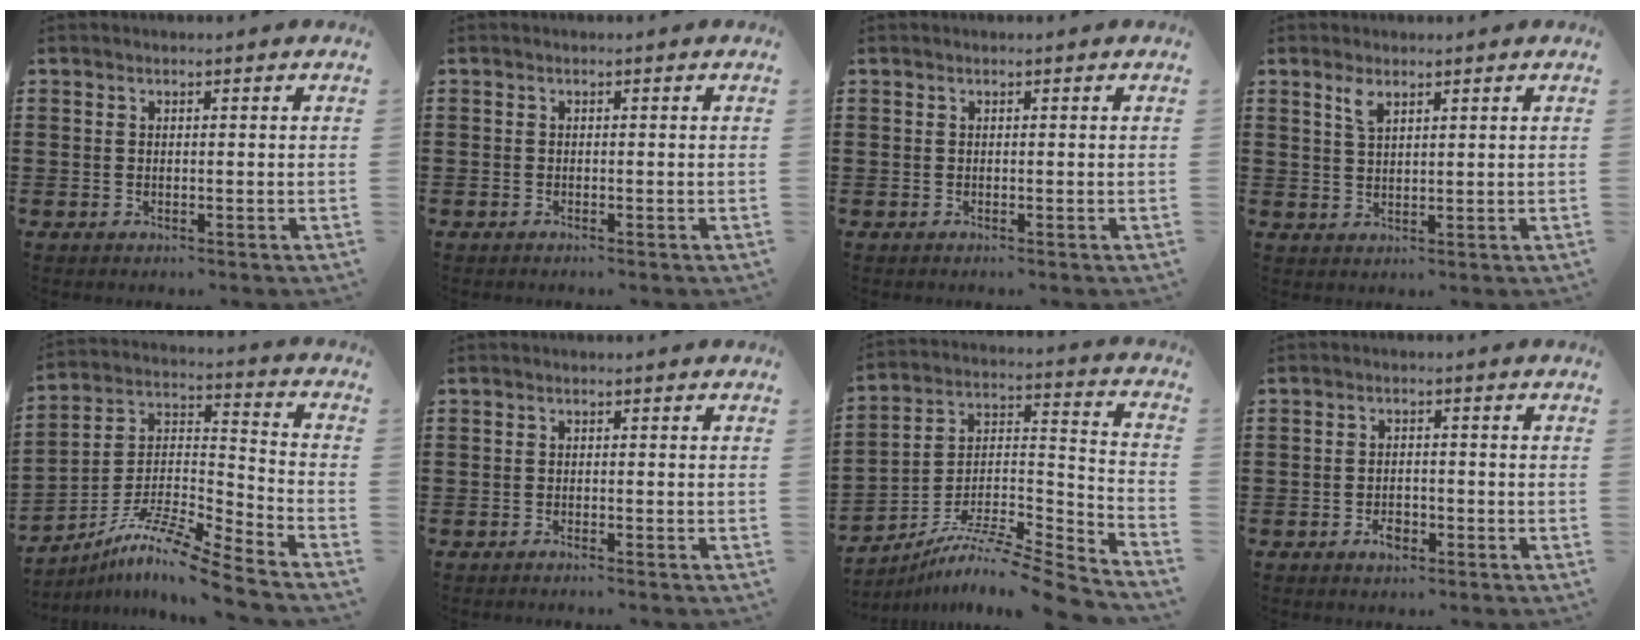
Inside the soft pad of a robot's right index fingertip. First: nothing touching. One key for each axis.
{"total": 0.5, "fx": -0.5, "fy": 0.0, "fz": 0.1, "tx": -0.002, "ty": -0.003, "tz": -0.010}
{"total": 0.0}
{"total": 2.7, "fx": 1.7, "fy": 1.0, "fz": 1.8, "tx": -0.042, "ty": 0.004, "tz": 0.031}
{"total": 9.4, "fx": -8.0, "fy": 0.2, "fz": 5.0, "tx": -0.098, "ty": -0.001, "tz": -0.163}
{"total": 0.9, "fx": -0.9, "fy": -0.1, "fz": 0.2, "tx": -0.005, "ty": -0.001, "tz": -0.017}
{"total": 8.7, "fx": -7.4, "fy": 1.3, "fz": 4.3, "tx": -0.074, "ty": 0.006, "tz": -0.147}
{"total": 2.9, "fx": -1.4, "fy": 1.6, "fz": 2.0, "tx": -0.038, "ty": 0.003, "tz": -0.026}